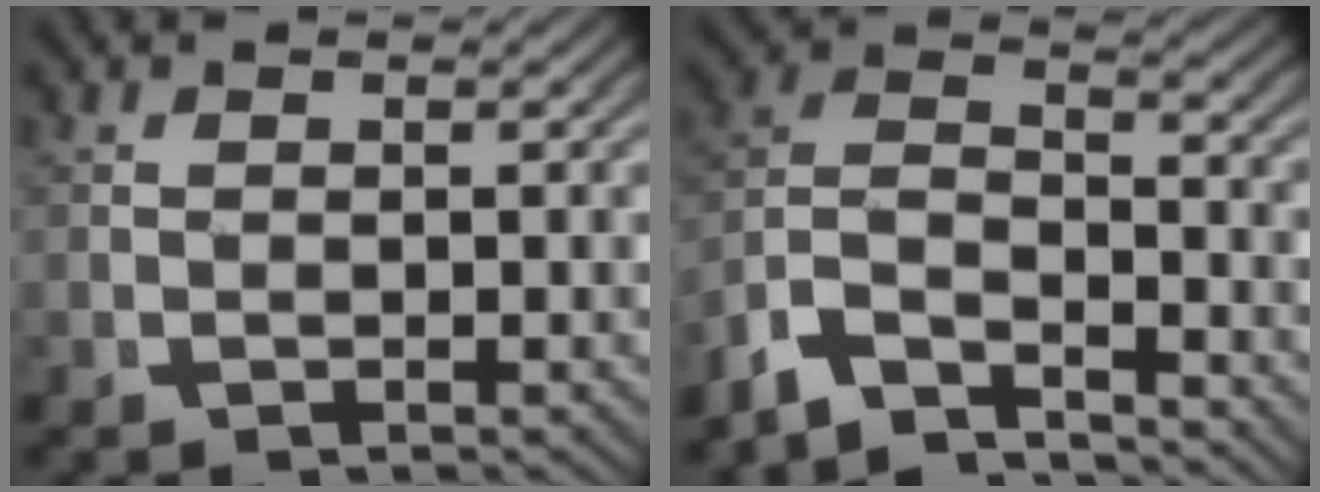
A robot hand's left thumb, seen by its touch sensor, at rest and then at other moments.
{"total": 9.9, "force": [-3.1, 7.3, 5.9], "torque": [-0.132, -0.035, -0.058]}